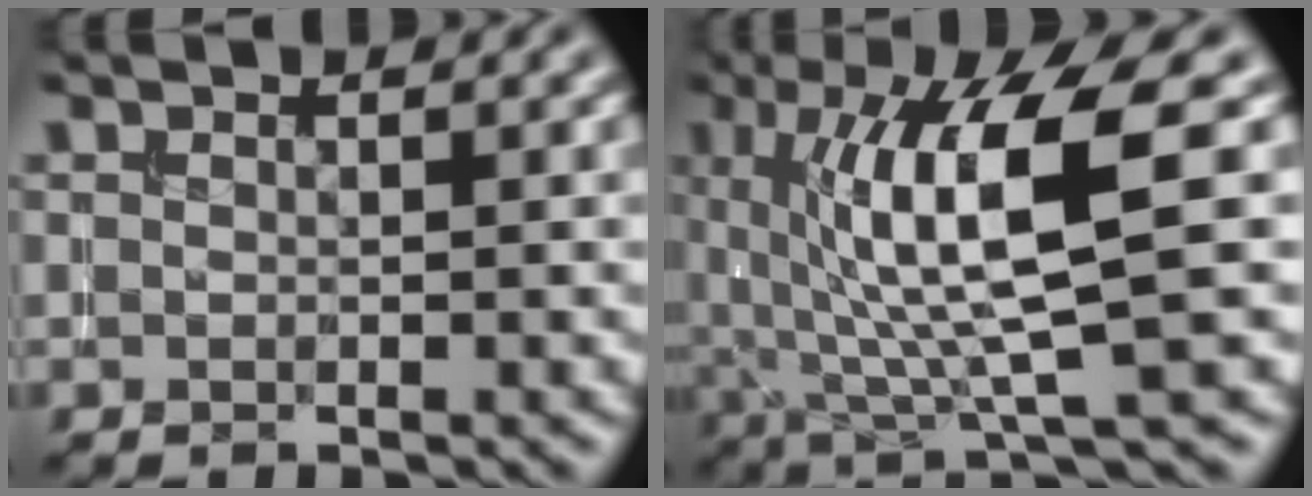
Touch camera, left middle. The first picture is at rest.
{"total": 10.4, "force": [1.9, 2.3, 9.9], "torque": [-0.155, -0.004, 0.038]}